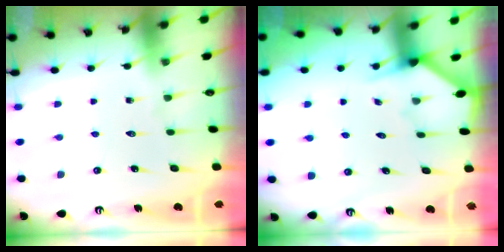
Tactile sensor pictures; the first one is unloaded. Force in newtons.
{"total": 1.9, "press": 1.9, "slide": 0.1}